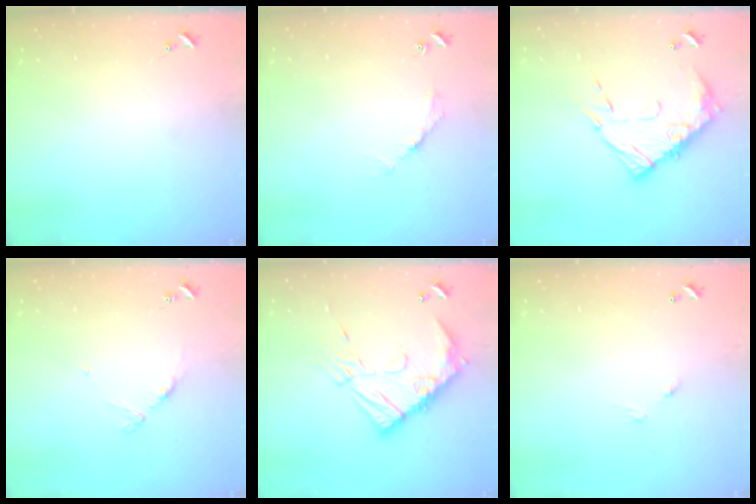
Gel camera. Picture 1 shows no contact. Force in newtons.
{"total": 2.7, "press": 2.7, "slide": 0.4}
{"total": 16.0, "press": 15.9, "slide": 1.4}
{"total": 4.7, "press": 4.6, "slide": 0.5}
{"total": 17.2, "press": 17.2, "slide": 1.3}
{"total": 4.9, "press": 4.9, "slide": 0.3}